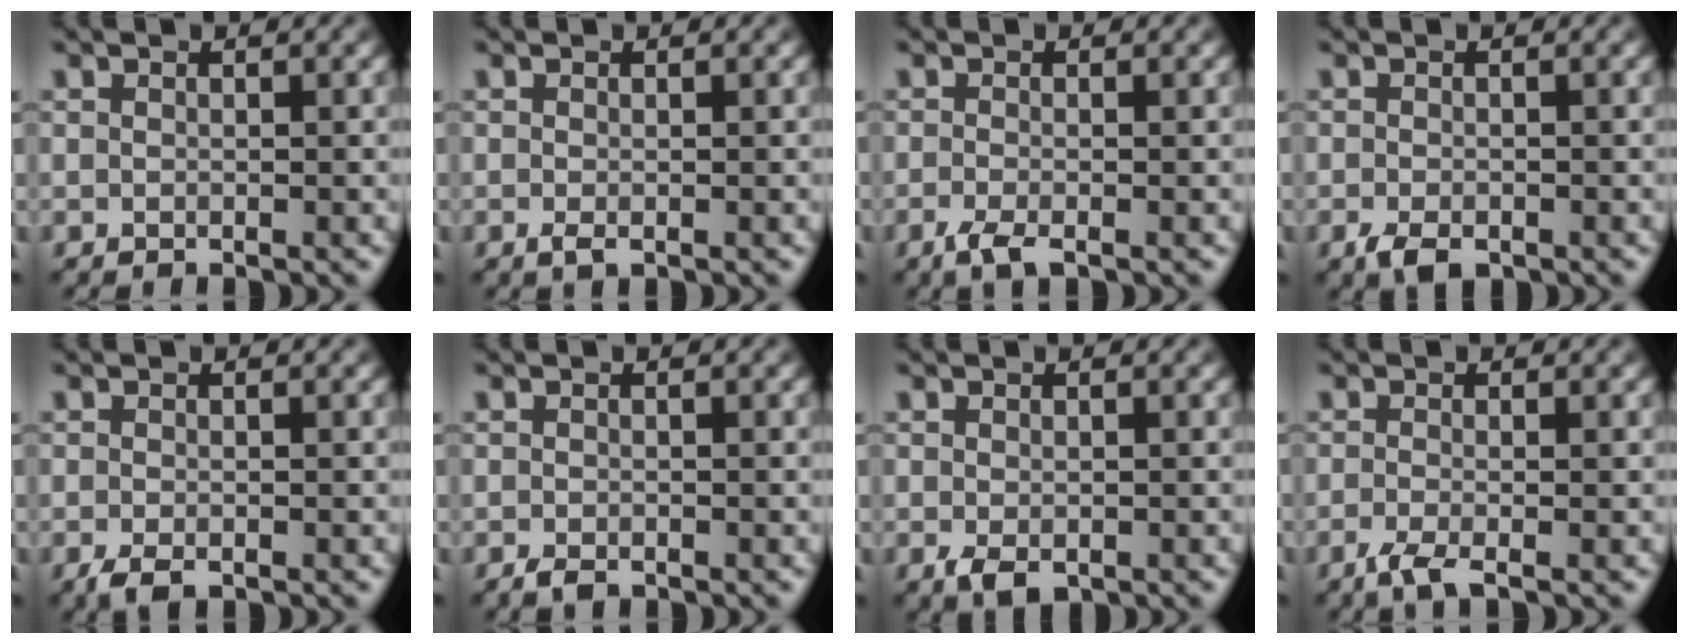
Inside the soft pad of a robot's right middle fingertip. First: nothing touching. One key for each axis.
{"total": 0.9, "fx": -0.4, "fy": 0.3, "fz": 0.7, "tx": -0.017, "ty": -0.005, "tz": -0.006}
{"total": 1.9, "fx": -1.2, "fy": 0.5, "fz": 1.5, "tx": -0.034, "ty": -0.007, "tz": -0.027}
{"total": 2.3, "fx": -1.3, "fy": 1.2, "fz": 1.4, "tx": -0.028, "ty": -0.006, "tz": -0.025}
{"total": 1.8, "fx": -1.1, "fy": 0.7, "fz": 1.2, "tx": -0.025, "ty": -0.006, "tz": -0.022}
{"total": 1.1, "fx": -0.8, "fy": 0.5, "fz": 0.6, "tx": -0.012, "ty": -0.003, "tz": -0.015}
{"total": 2.0, "fx": -0.9, "fy": 1.2, "fz": 1.4, "tx": -0.032, "ty": -0.008, "tz": -0.013}
{"total": 2.2, "fx": -1.4, "fy": 0.4, "fz": 1.7, "tx": -0.037, "ty": -0.009, "tz": -0.035}